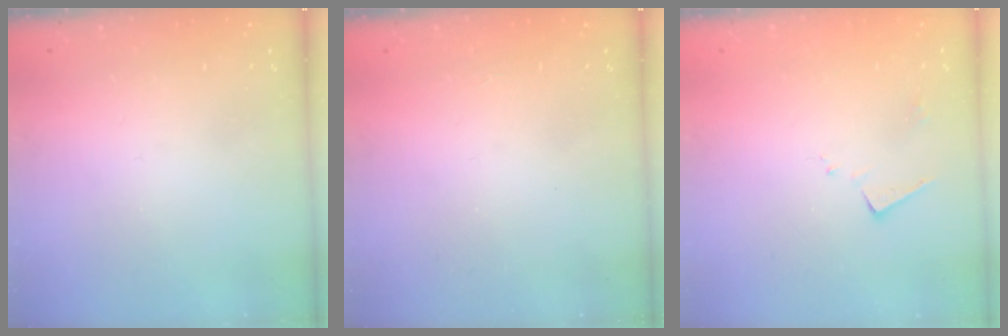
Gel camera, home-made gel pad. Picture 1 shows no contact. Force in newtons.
{"total": 0.9, "press": 0.9, "slide": 0.2}
{"total": 7.4, "press": 7.4, "slide": 0.3}